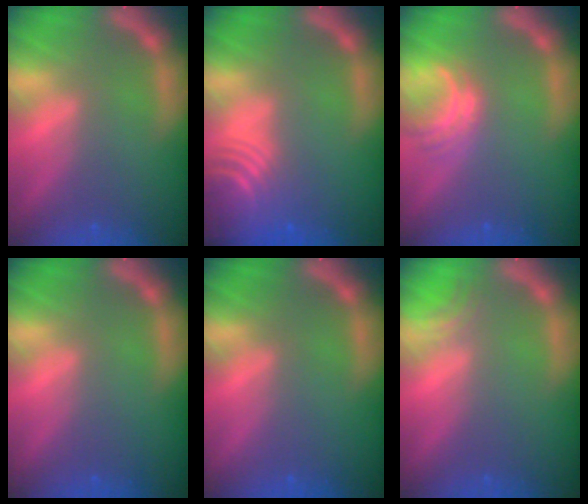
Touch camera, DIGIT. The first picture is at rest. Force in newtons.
{"total": 9.1}
{"total": 3.0}
{"total": 0.0}
{"total": 0.0}
{"total": 1.5}